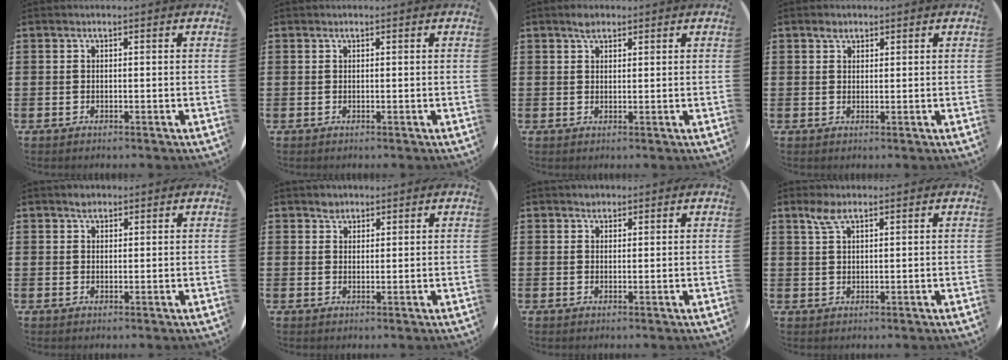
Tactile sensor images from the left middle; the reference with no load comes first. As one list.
[{"total": 0.0}, {"total": 1.6, "force": [1.3, 0.7, 0.6], "torque": [-0.006, 0.001, 0.023]}, {"total": 1.4, "force": [1.1, 0.7, 0.4], "torque": [-0.002, -0.001, 0.019]}, {"total": 1.3, "force": [1.1, 0.6, 0.3], "torque": [0.000, -0.001, 0.019]}, {"total": 1.6, "force": [1.4, 0.8, 0.1], "torque": [0.005, -0.002, 0.026]}, {"total": 1.1, "force": [1.0, 0.6, 0.1], "torque": [0.004, -0.002, 0.018]}, {"total": 2.7, "force": [1.8, 0.8, 1.9], "torque": [-0.042, 0.006, 0.032]}]